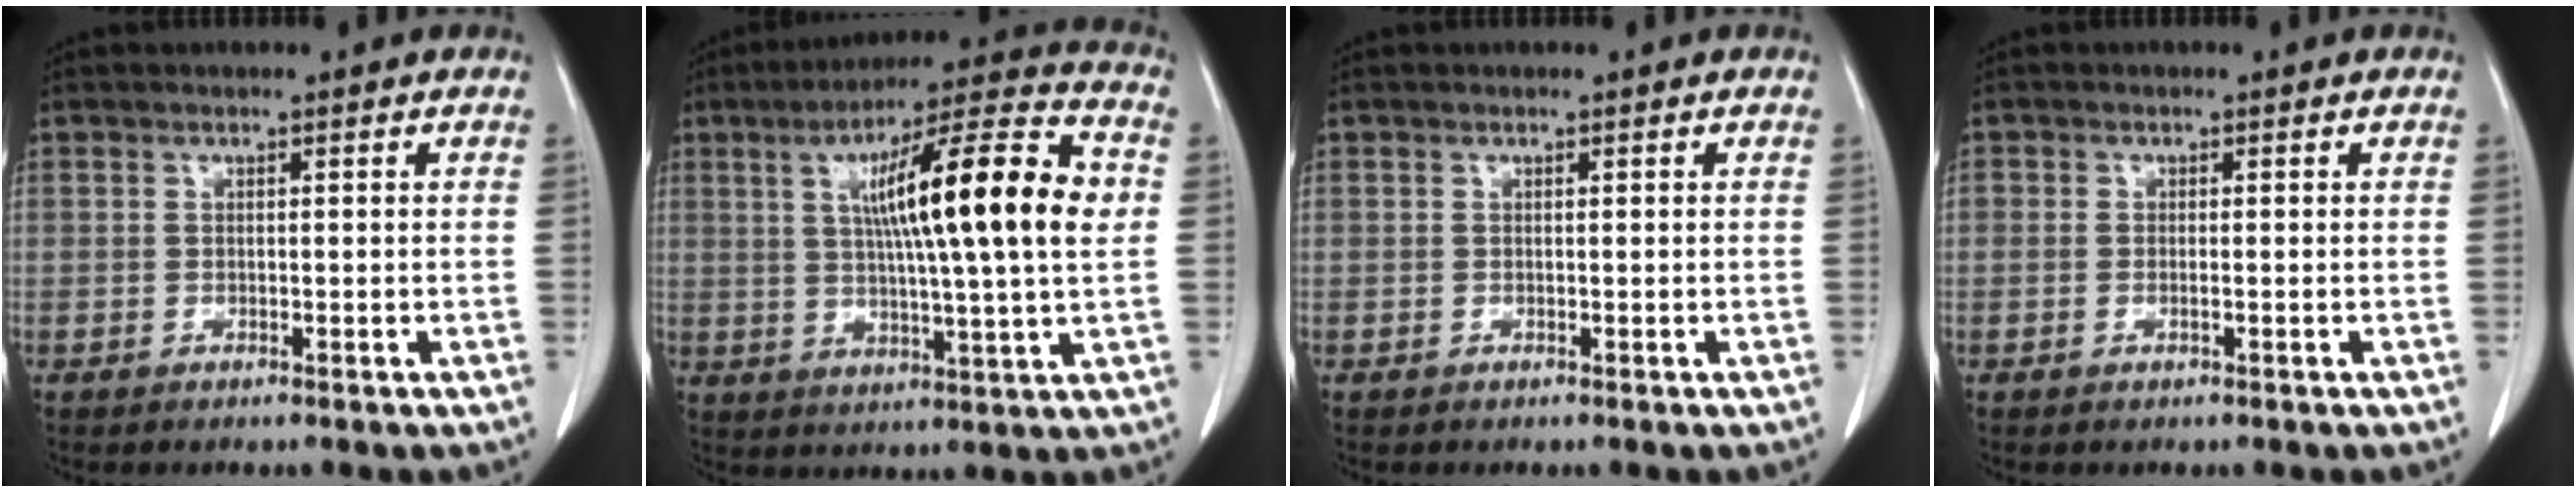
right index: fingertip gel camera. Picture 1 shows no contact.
{"total": 19.1, "force": [3.0, 0.9, 18.8], "torque": [-0.295, 0.020, 0.039]}
{"total": 0.0}
{"total": 1.3, "force": [-0.2, 0.7, 1.0], "torque": [-0.020, -0.001, -0.001]}